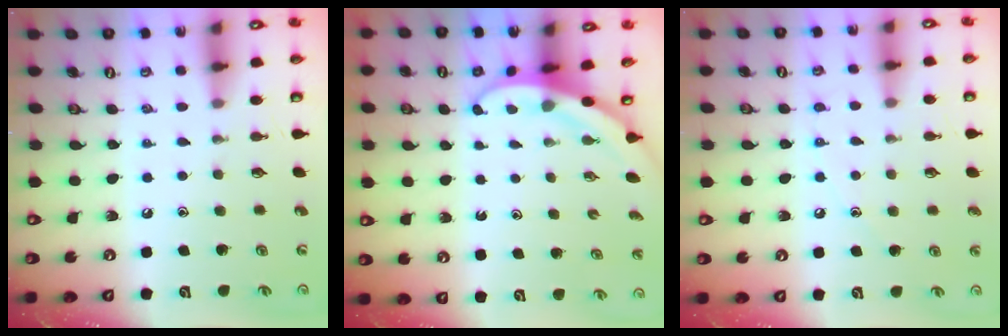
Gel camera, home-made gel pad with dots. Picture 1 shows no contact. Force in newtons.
{"total": 3.2, "press": 3.2, "slide": 0.1}
{"total": 6.8, "press": 6.8, "slide": 0.6}